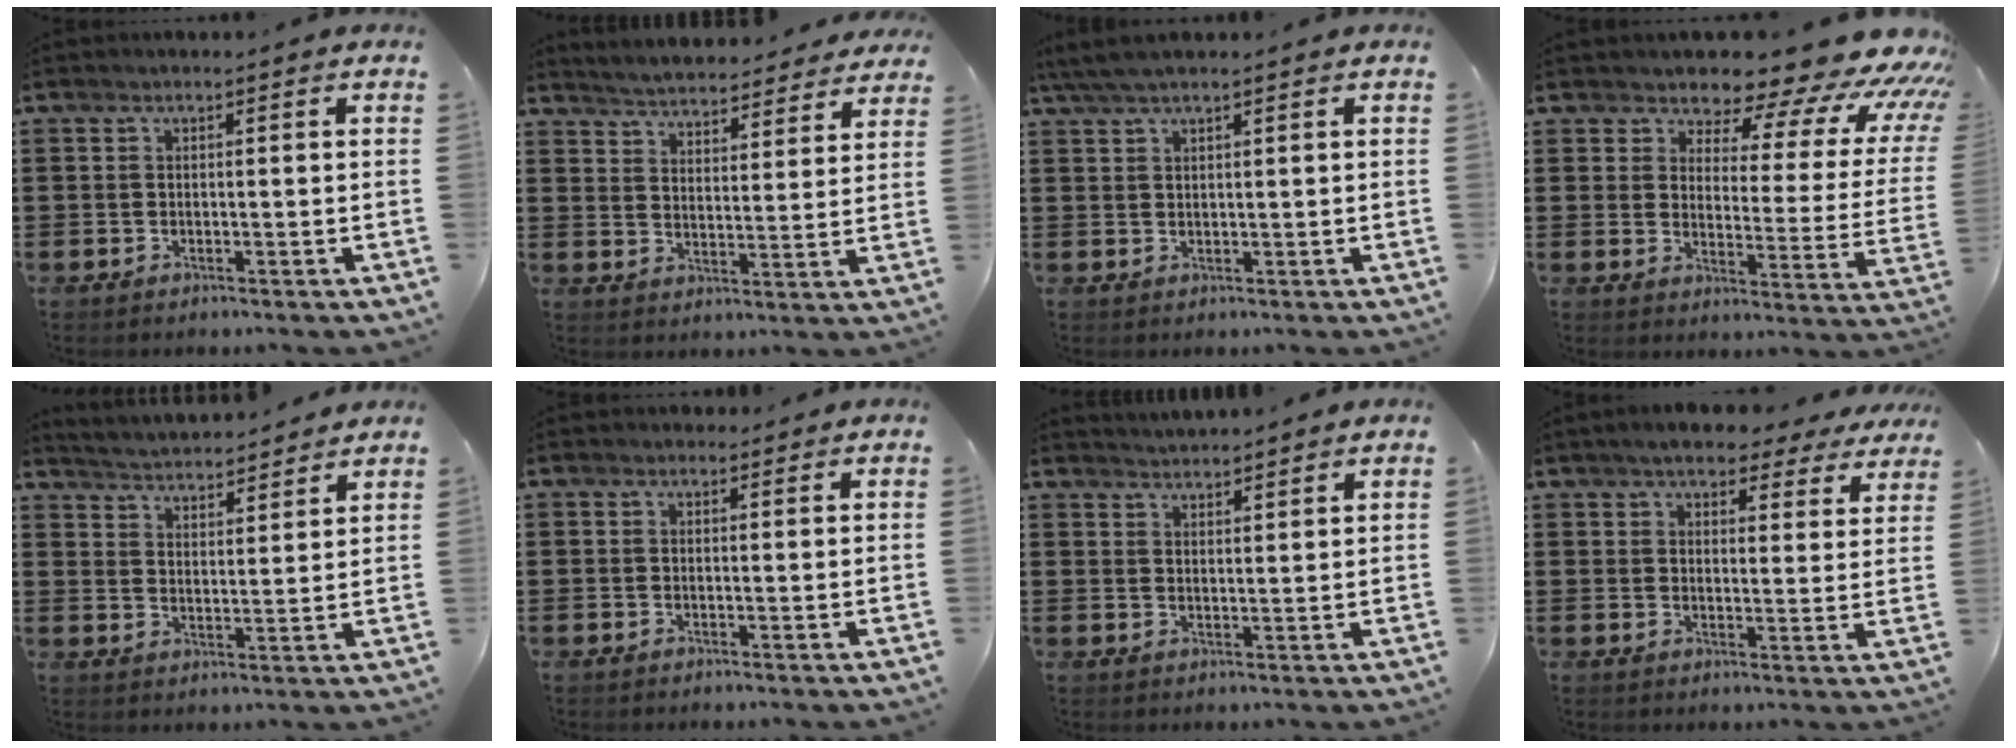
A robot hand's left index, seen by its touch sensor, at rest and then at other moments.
{"total": 4.2, "force": [4.2, -0.4, 0.1], "torque": [-0.025, -0.033, 0.070]}
{"total": 3.0, "force": [2.1, 0.3, 2.1], "torque": [-0.045, 0.003, 0.040]}
{"total": 8.1, "force": [6.9, 2.6, 3.3], "torque": [-0.066, -0.059, 0.115]}
{"total": 3.5, "force": [3.5, -0.4, -0.2], "torque": [-0.015, -0.026, 0.057]}
{"total": 0.5, "force": [0.3, 0.4, 0.1], "torque": [0.004, 0.000, 0.004]}
{"total": 2.4, "force": [2.4, -0.4, -0.2], "torque": [-0.004, -0.010, 0.045]}
{"total": 4.7, "force": [4.4, 0.8, 1.4], "torque": [-0.046, -0.010, 0.079]}